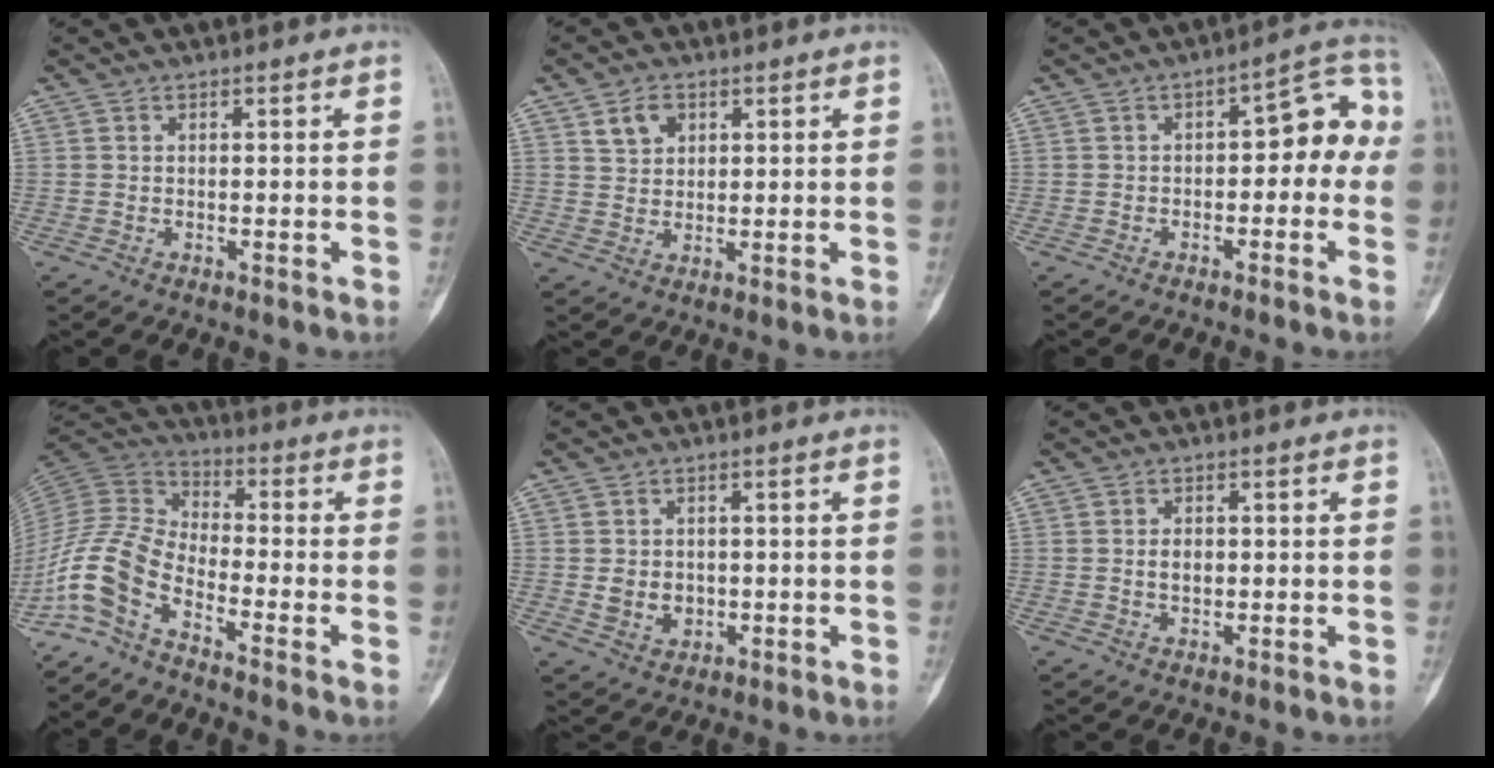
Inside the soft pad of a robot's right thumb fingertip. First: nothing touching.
{"total": 4.7, "force": [2.3, 3.4, 2.2], "torque": [-0.023, -0.011, 0.045]}
{"total": 8.9, "force": [-0.8, 4.9, 7.4], "torque": [-0.052, 0.046, -0.019]}
{"total": 10.6, "force": [-7.0, 3.8, 7.0], "torque": [-0.162, 0.060, -0.157]}
{"total": 4.8, "force": [-0.3, 4.0, 2.6], "torque": [-0.025, 0.000, 0.006]}
{"total": 2.6, "force": [0.1, 1.8, 1.9], "torque": [-0.023, 0.001, 0.002]}